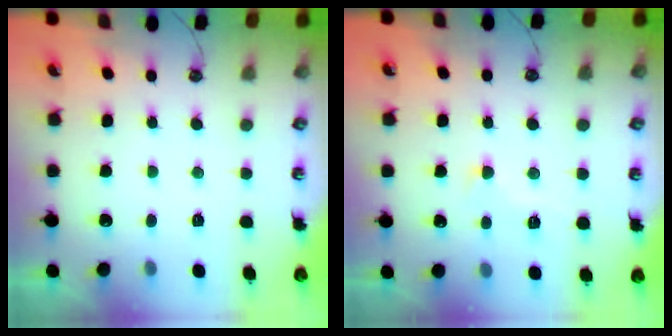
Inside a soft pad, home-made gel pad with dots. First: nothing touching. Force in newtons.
{"total": 2.2, "press": 2.1, "slide": 0.6}